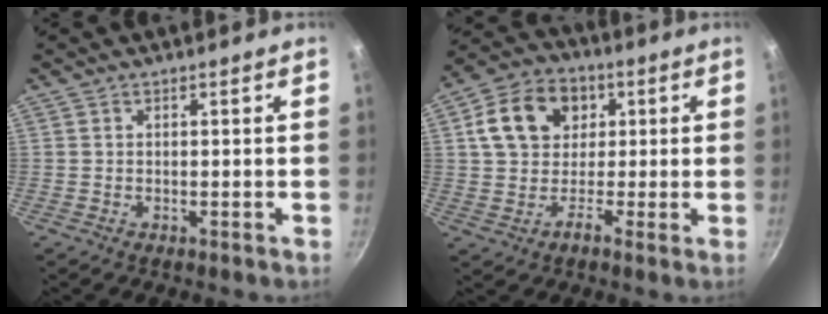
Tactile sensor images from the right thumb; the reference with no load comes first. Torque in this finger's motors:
{"motor_torque": [-1.10, 1.43, 0.35, -0.31, 0.08]}